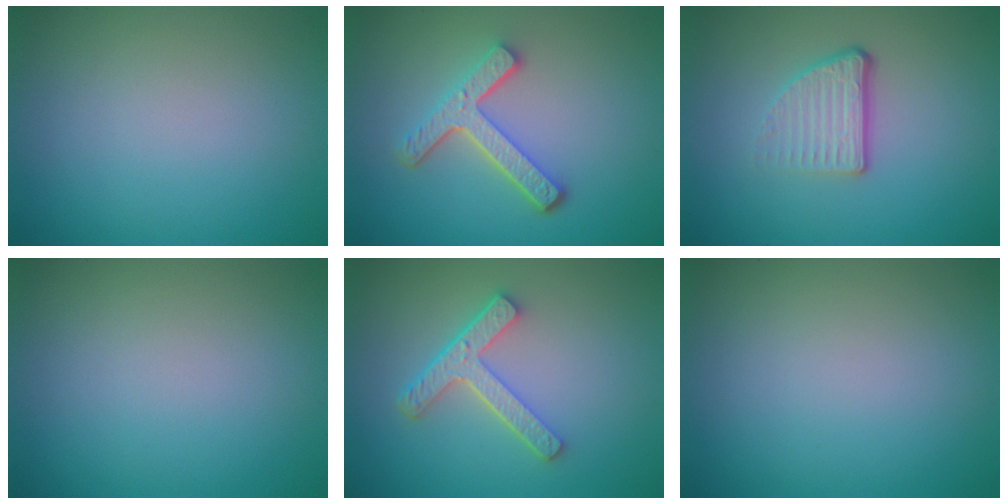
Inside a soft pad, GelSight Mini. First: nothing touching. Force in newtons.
{"total": 4.4, "press": 3.3, "slide": 2.9}
{"total": 3.6, "press": 2.3, "slide": 2.8}
{"total": 0.0}
{"total": 4.3, "press": 3.2, "slide": 2.8}
{"total": 0.0}